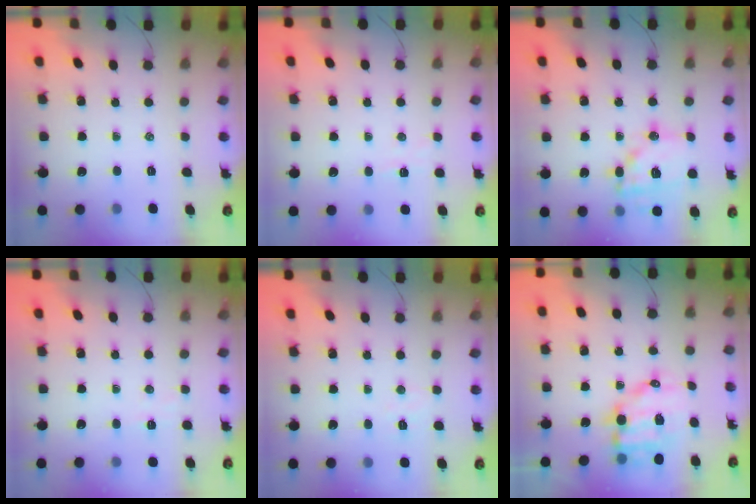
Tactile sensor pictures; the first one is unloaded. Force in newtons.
{"total": 2.9, "press": 2.7, "slide": 0.8}
{"total": 15.3, "press": 15.1, "slide": 2.4}
{"total": 3.1, "press": 2.9, "slide": 1.0}
{"total": 3.8, "press": 3.8, "slide": 0.7}
{"total": 11.8, "press": 11.6, "slide": 2.2}